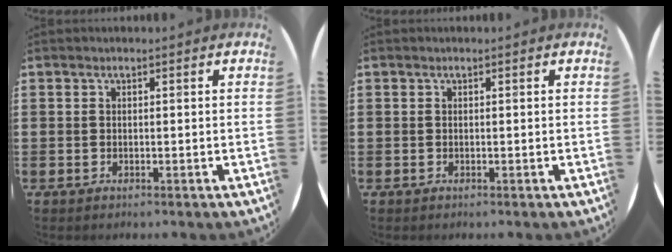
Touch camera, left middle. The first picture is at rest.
{"total": 0.0}